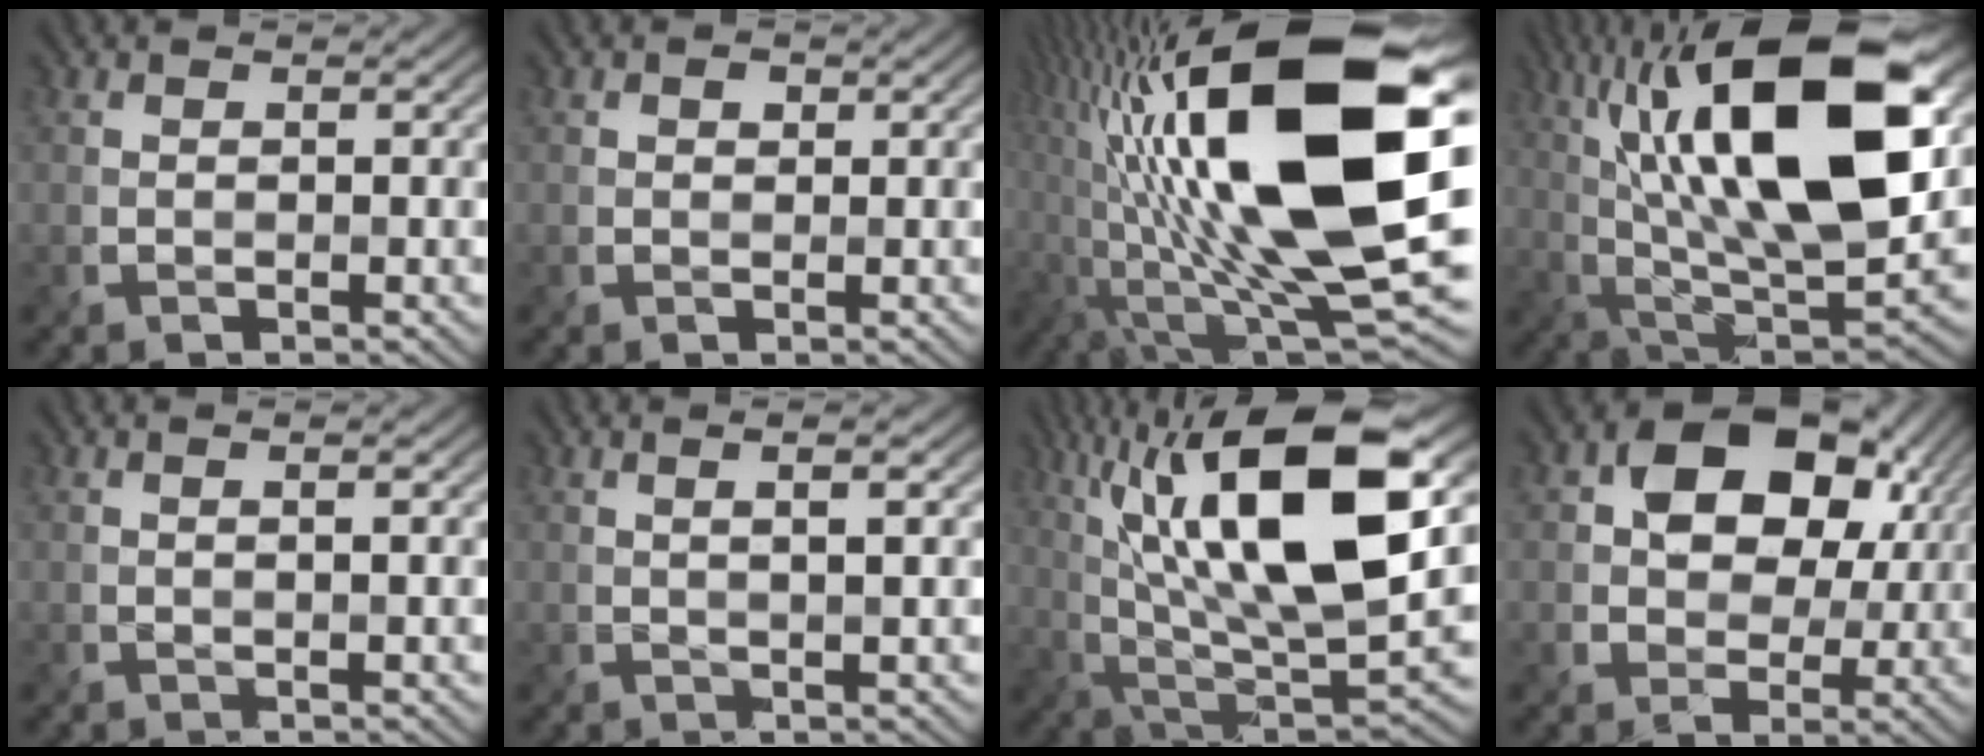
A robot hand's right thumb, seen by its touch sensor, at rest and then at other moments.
{"total": 1.0, "force": [0.4, 0.8, 0.6], "torque": [-0.012, 0.000, 0.005]}
{"total": 23.3, "force": [4.1, 7.7, 21.6], "torque": [-0.416, 0.022, 0.070]}
{"total": 20.6, "force": [7.0, 7.6, 17.8], "torque": [-0.318, 0.040, 0.112]}
{"total": 0.9, "force": [0.1, -0.3, 0.9], "torque": [-0.016, 0.005, 0.000]}
{"total": 2.4, "force": [0.7, 0.0, 2.3], "torque": [-0.026, 0.001, 0.006]}
{"total": 18.4, "force": [6.5, 6.3, 16.1], "torque": [-0.303, 0.025, 0.115]}
{"total": 11.9, "force": [3.6, 8.4, 7.5], "torque": [-0.118, 0.007, 0.053]}